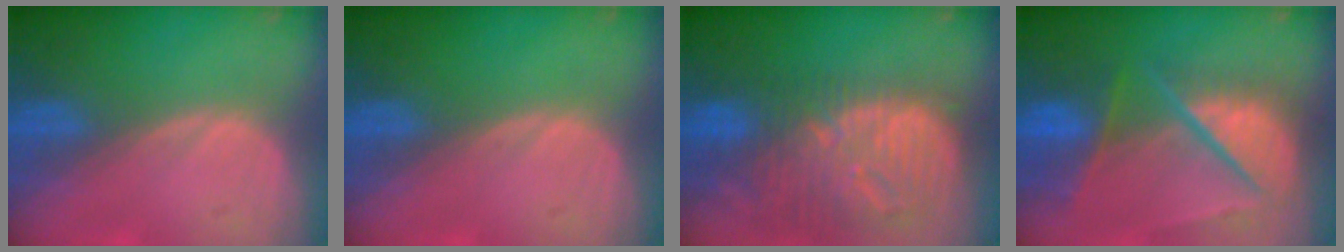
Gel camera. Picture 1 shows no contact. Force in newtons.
{"total": 0.0}
{"total": 13.3, "press": 11.6, "slide": 6.6}
{"total": 10.6, "press": 8.7, "slide": 6.0}